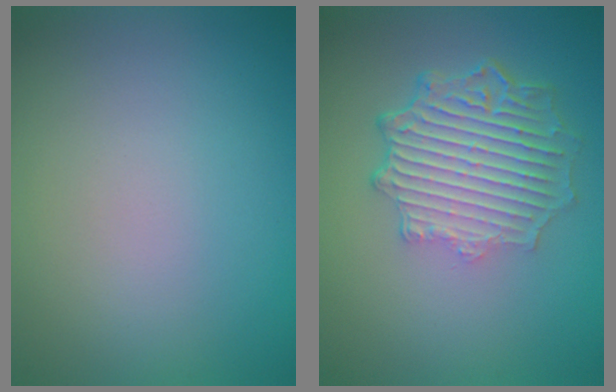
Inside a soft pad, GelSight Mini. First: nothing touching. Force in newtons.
{"total": 6.3, "press": 4.8, "slide": 4.1}